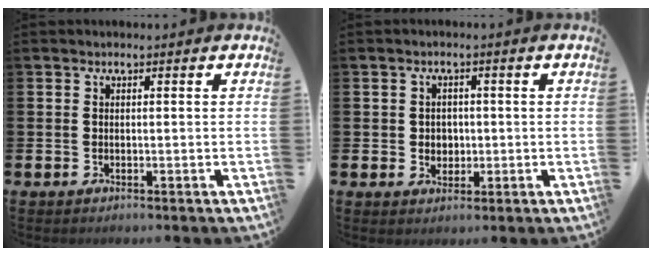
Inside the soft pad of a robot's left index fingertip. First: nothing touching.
{"total": 2.4, "force": [0.4, 2.2, 0.8], "torque": [0.001, 0.001, -0.002]}